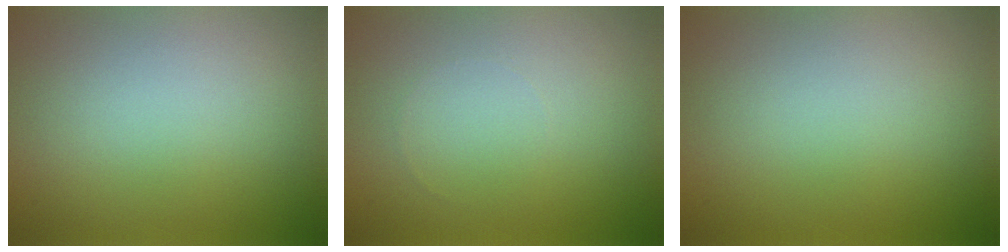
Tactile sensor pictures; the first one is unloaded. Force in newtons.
{"total": 0.0}
{"total": 0.0}